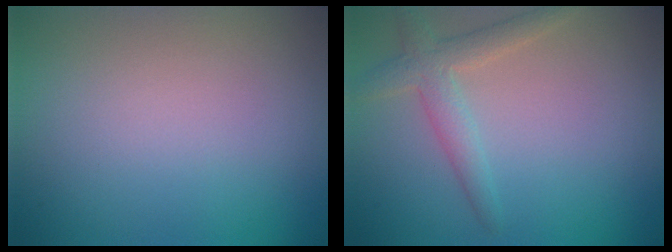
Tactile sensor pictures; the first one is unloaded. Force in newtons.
{"total": 2.8, "press": 2.8, "slide": 0.2}